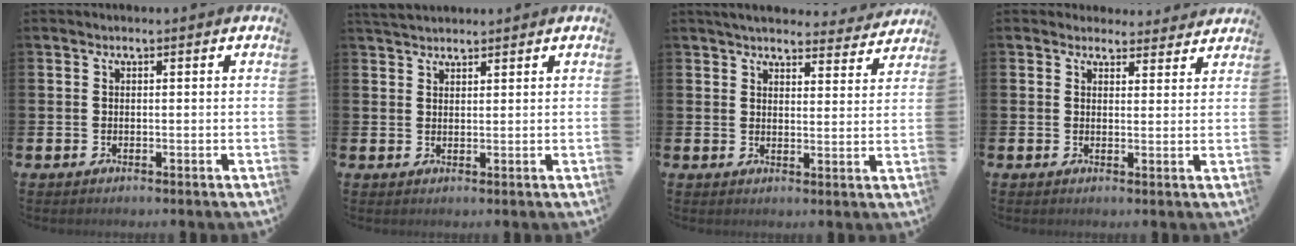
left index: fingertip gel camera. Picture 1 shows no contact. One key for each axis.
{"total": 2.7, "fx": 2.6, "fy": 0.6, "fz": 0.3, "tx": -0.013, "ty": -0.006, "tz": 0.050}
{"total": 4.8, "fx": 4.6, "fy": 0.9, "fz": 1.0, "tx": -0.025, "ty": -0.026, "tz": 0.081}
{"total": 3.2, "fx": 3.0, "fy": 1.1, "fz": -0.1, "tx": 0.010, "ty": -0.018, "tz": 0.051}